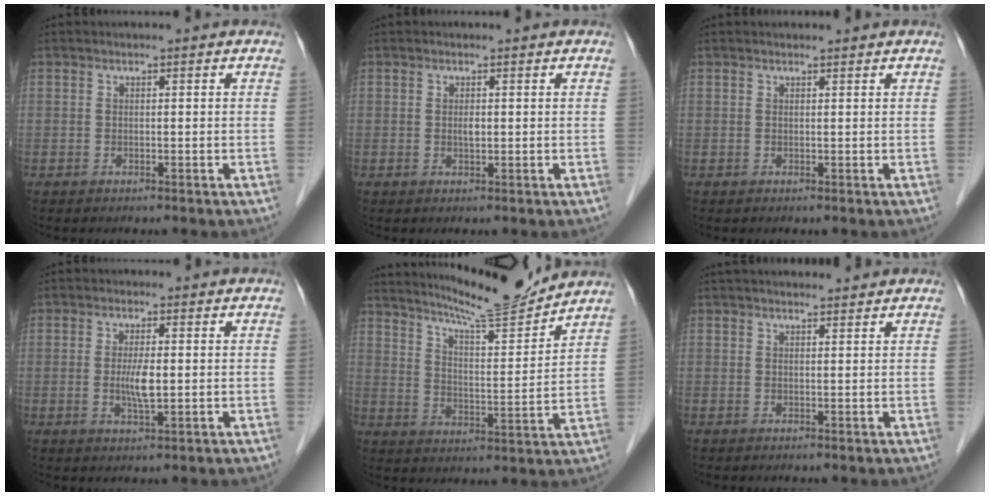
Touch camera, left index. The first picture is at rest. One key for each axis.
{"total": 0.9, "fx": 0.1, "fy": 0.4, "fz": 0.8, "tx": -0.016, "ty": -0.001, "tz": 0.003}
{"total": 1.1, "fx": 1.1, "fy": 0.1, "fz": 0.1, "tx": -0.007, "ty": 0.007, "tz": 0.018}
{"total": 3.6, "fx": -0.1, "fy": 0.7, "fz": 3.6, "tx": -0.073, "ty": -0.006, "tz": -0.001}
{"total": 13.3, "fx": 12.5, "fy": -0.6, "fz": 4.5, "tx": -0.082, "ty": -0.009, "tz": 0.195}
{"total": 7.0, "fx": 6.5, "fy": 1.0, "fz": 2.6, "tx": -0.031, "ty": 0.027, "tz": 0.086}